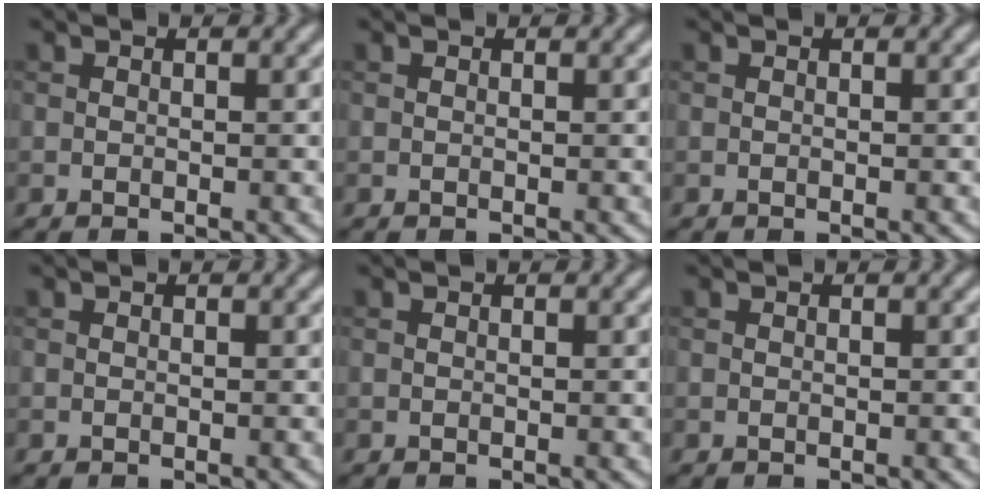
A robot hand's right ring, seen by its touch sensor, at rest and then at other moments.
{"total": 0.0}
{"total": 0.0}
{"total": 0.0}
{"total": 0.0}
{"total": 0.0}